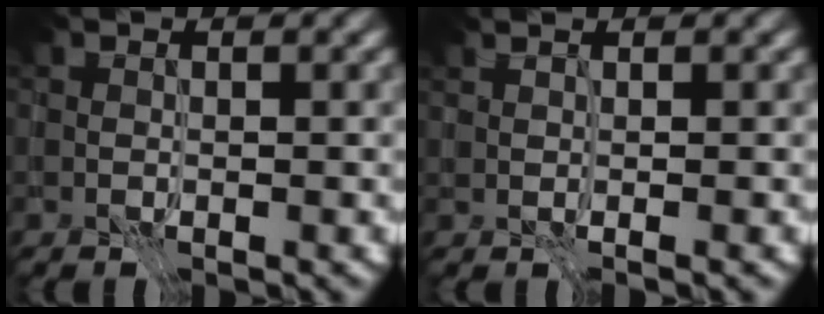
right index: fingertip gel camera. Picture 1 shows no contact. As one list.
[{"total": 2.1, "force": [1.3, 0.6, 1.6], "torque": [-0.014, 0.011, 0.002]}]